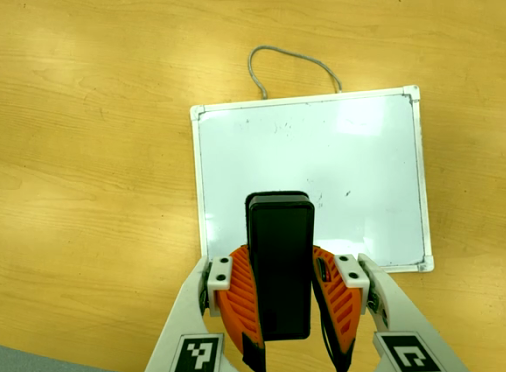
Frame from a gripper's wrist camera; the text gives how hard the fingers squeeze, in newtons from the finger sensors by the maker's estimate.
{"total": 7.2, "left": 6.3, "right": 8.2}